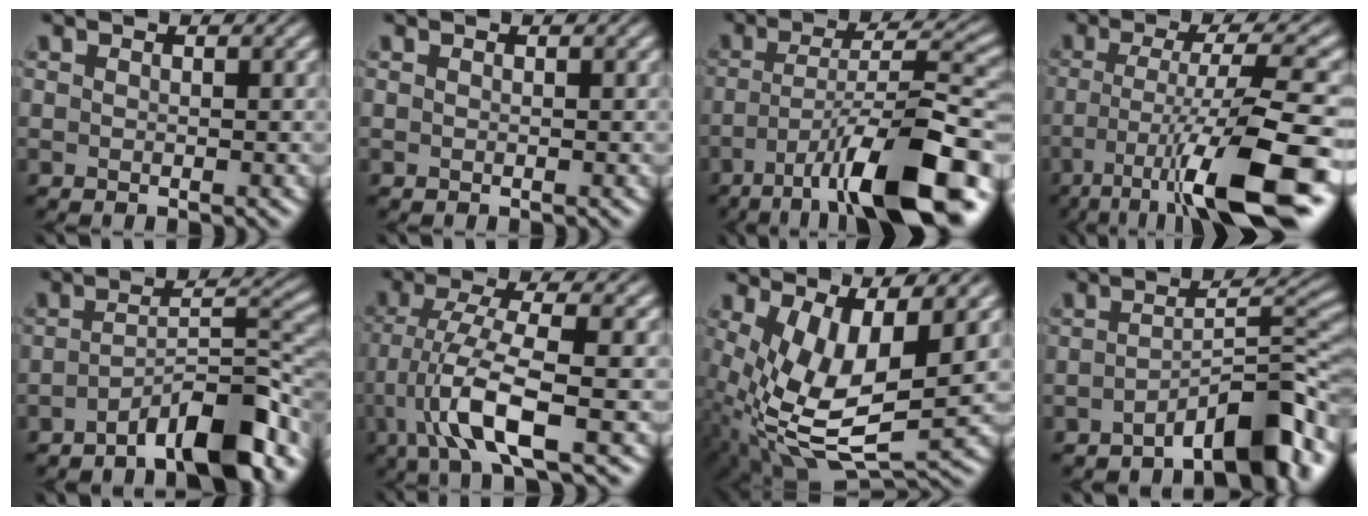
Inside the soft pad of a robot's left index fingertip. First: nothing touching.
{"total": 0.0}
{"total": 12.9, "force": [-7.3, 2.9, 10.2], "torque": [-0.161, 0.013, -0.121]}
{"total": 11.5, "force": [-5.6, 2.3, 9.8], "torque": [-0.159, 0.003, -0.090]}
{"total": 8.1, "force": [-4.9, 2.3, 5.9], "torque": [-0.083, 0.006, -0.083]}
{"total": 6.5, "force": [-2.5, 1.3, 5.9], "torque": [-0.117, 0.003, -0.054]}
{"total": 10.1, "force": [0.4, 4.4, 9.1], "torque": [-0.196, -0.021, 0.014]}
{"total": 6.7, "force": [-4.3, 1.8, 4.8], "torque": [-0.061, 0.011, -0.069]}